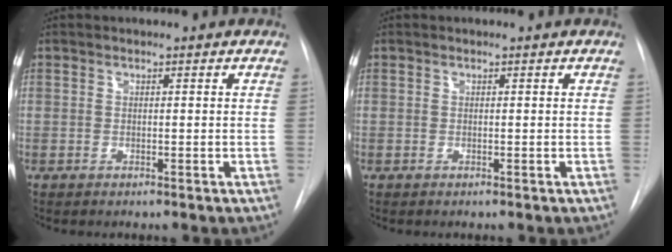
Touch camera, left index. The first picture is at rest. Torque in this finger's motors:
{"motor_torque": [0.00, 0.00, 0.00, 0.00]}